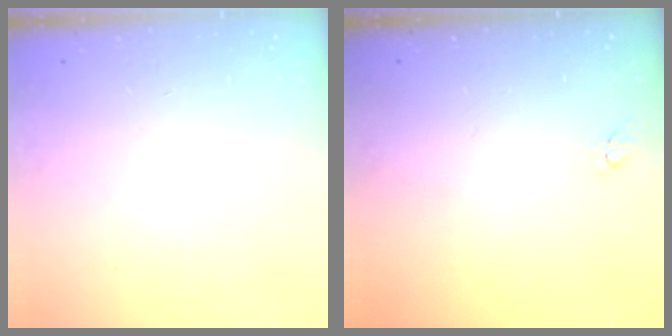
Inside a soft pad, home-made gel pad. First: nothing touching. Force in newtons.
{"total": 2.9, "press": 2.9, "slide": 0.3}